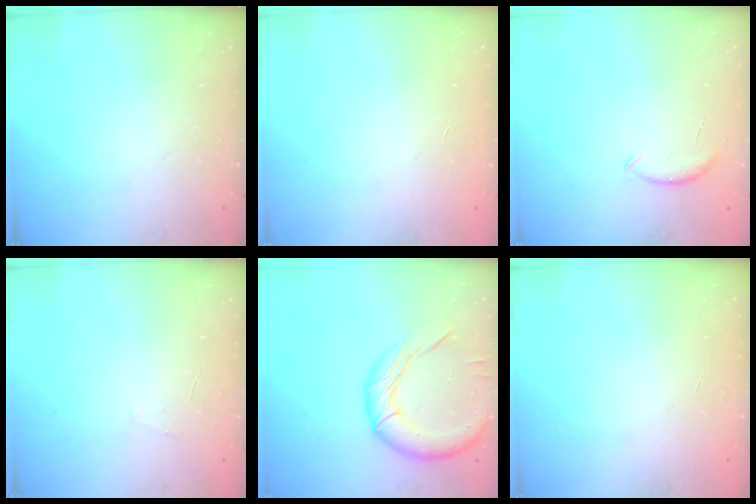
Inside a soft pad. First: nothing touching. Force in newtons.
{"total": 0.0}
{"total": 6.1, "press": 6.1, "slide": 0.6}
{"total": 3.6, "press": 3.5, "slide": 1.0}
{"total": 15.8, "press": 15.8, "slide": 1.2}
{"total": 0.0}